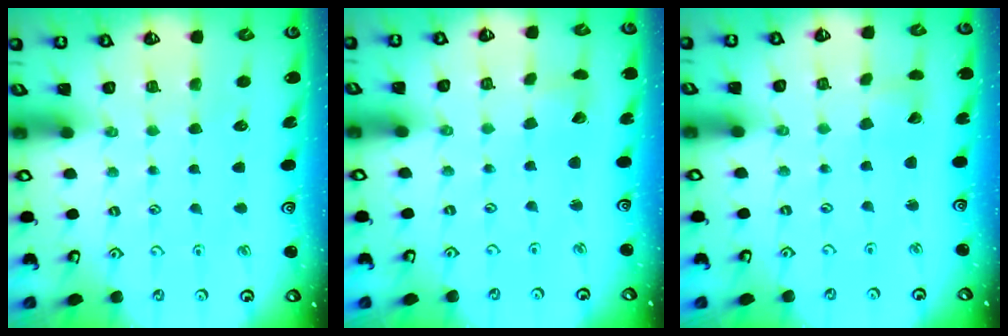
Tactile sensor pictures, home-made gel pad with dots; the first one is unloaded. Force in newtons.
{"total": 2.6, "press": 2.6, "slide": 0.3}
{"total": 2.3, "press": 2.3, "slide": 0.2}